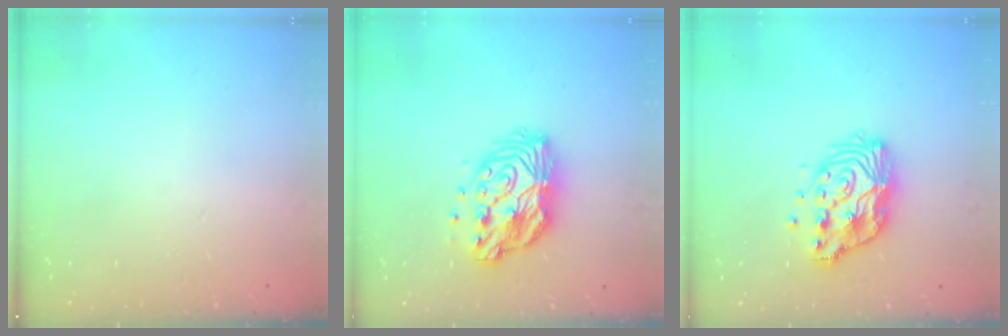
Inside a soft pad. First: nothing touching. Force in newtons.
{"total": 12.8, "press": 12.8, "slide": 0.9}
{"total": 13.5, "press": 13.4, "slide": 1.2}